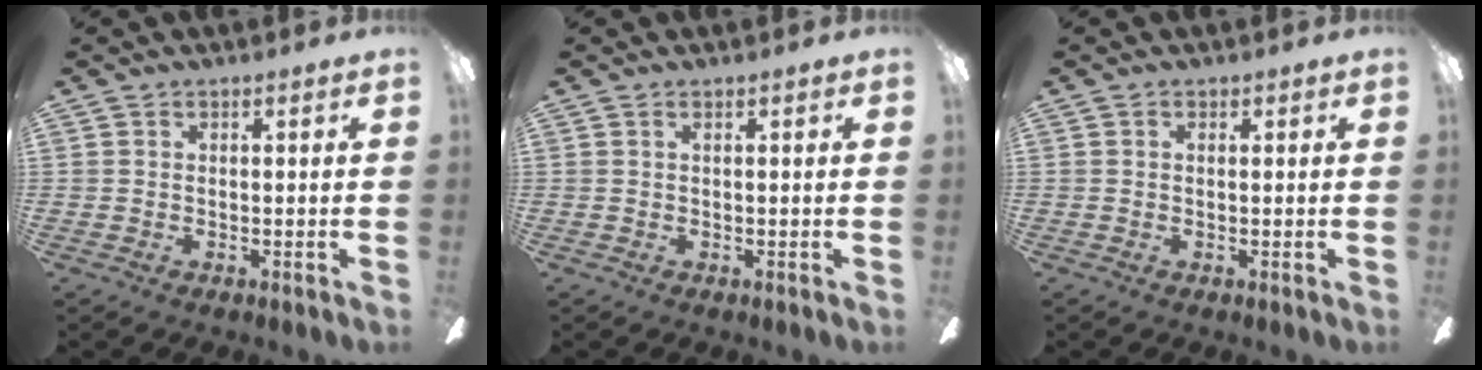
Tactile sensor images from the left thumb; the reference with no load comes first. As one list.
[{"total": 0.5, "force": [0.1, 0.0, 0.5], "torque": [-0.010, 0.000, 0.003]}, {"total": 0.0}]